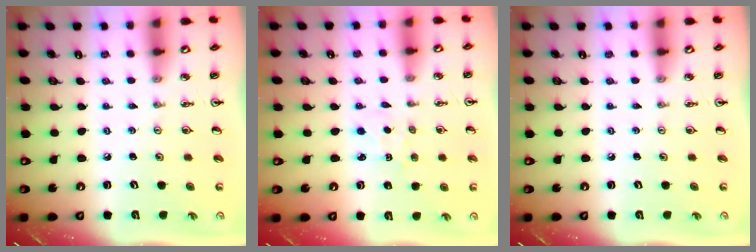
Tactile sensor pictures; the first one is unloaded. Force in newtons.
{"total": 1.8, "press": 1.7, "slide": 0.3}
{"total": 0.0}